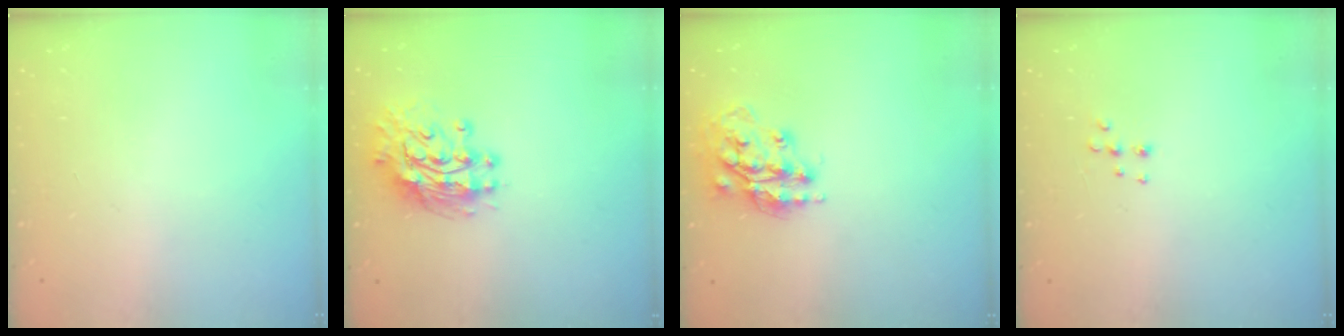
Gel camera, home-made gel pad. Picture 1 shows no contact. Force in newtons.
{"total": 12.5, "press": 12.4, "slide": 1.0}
{"total": 15.4, "press": 15.3, "slide": 1.1}
{"total": 5.3, "press": 5.3, "slide": 0.6}